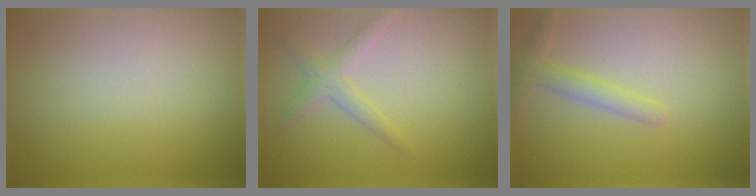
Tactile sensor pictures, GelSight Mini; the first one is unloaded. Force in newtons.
{"total": 2.1, "press": 2.1, "slide": 0.1}
{"total": 2.2, "press": 2.2, "slide": 0.1}